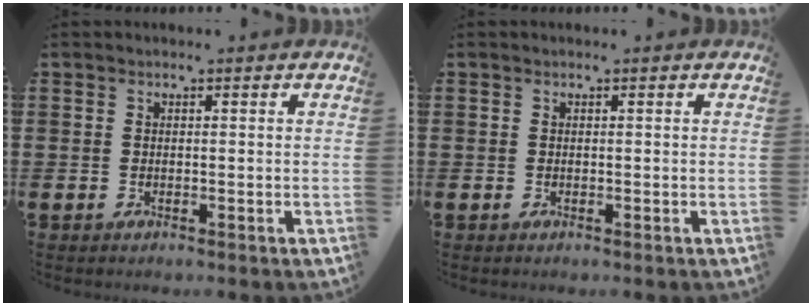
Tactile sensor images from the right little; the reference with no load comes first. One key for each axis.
{"total": 0.0}